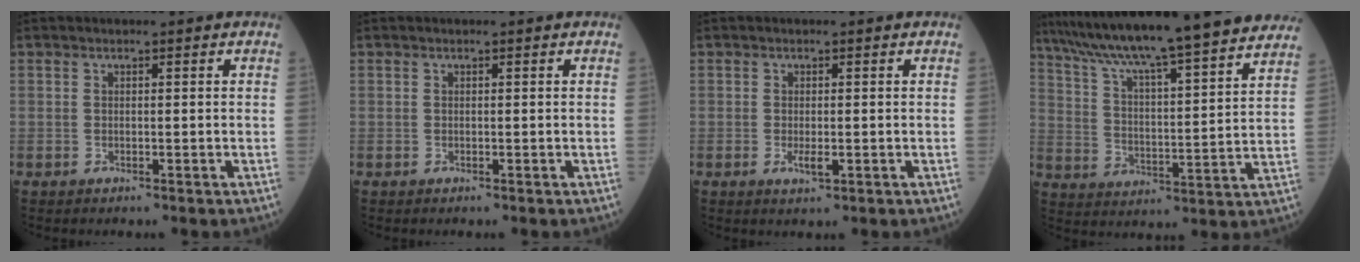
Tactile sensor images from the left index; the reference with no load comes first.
{"total": 0.0}
{"total": 1.6, "force": [-0.2, 0.5, 1.5], "torque": [-0.032, -0.005, -0.002]}
{"total": 25.7, "force": [22.5, 0.6, 12.5], "torque": [-0.206, -0.009, 0.321]}